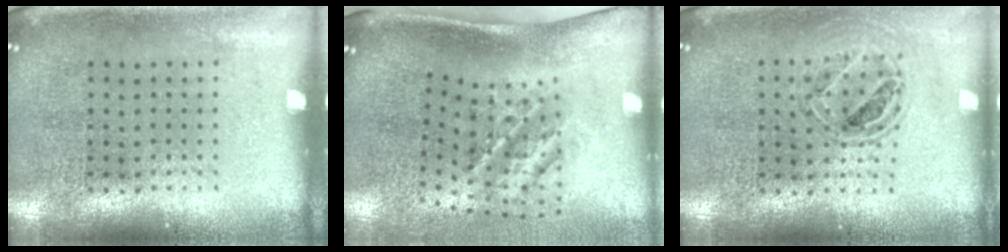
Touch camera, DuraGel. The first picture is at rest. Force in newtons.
{"total": 2.0, "press": 1.2, "slide": 1.5}
{"total": 0.7, "press": 0.7, "slide": 0.1}